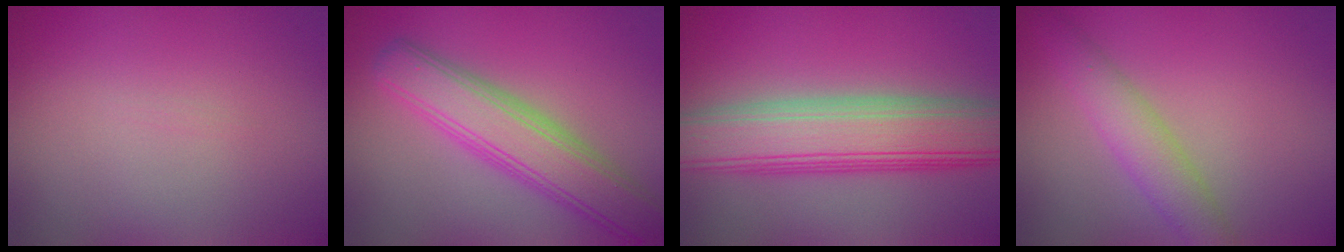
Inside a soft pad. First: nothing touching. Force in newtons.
{"total": 6.4, "press": 6.4, "slide": 0.3}
{"total": 8.9, "press": 8.9, "slide": 0.6}
{"total": 3.4, "press": 3.4, "slide": 0.1}